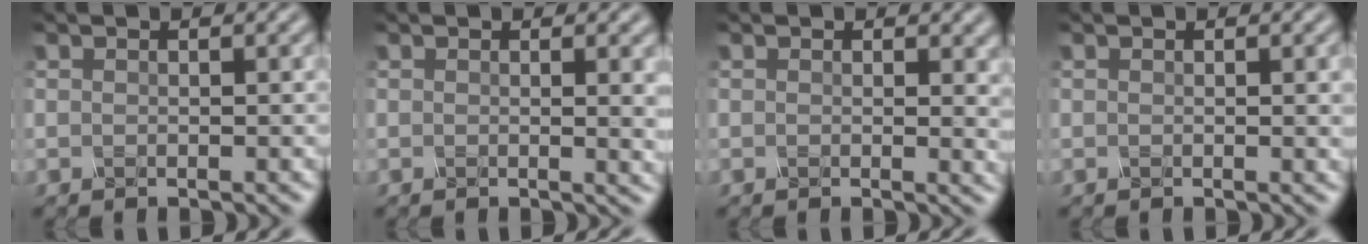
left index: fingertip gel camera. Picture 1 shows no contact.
{"total": 3.0, "force": [0.3, 1.0, 2.8], "torque": [-0.021, 0.000, 0.001]}
{"total": 2.0, "force": [0.4, 0.7, 1.8], "torque": [-0.017, -0.003, 0.002]}
{"total": 1.4, "force": [0.1, 0.4, 1.3], "torque": [-0.012, 0.002, -0.002]}